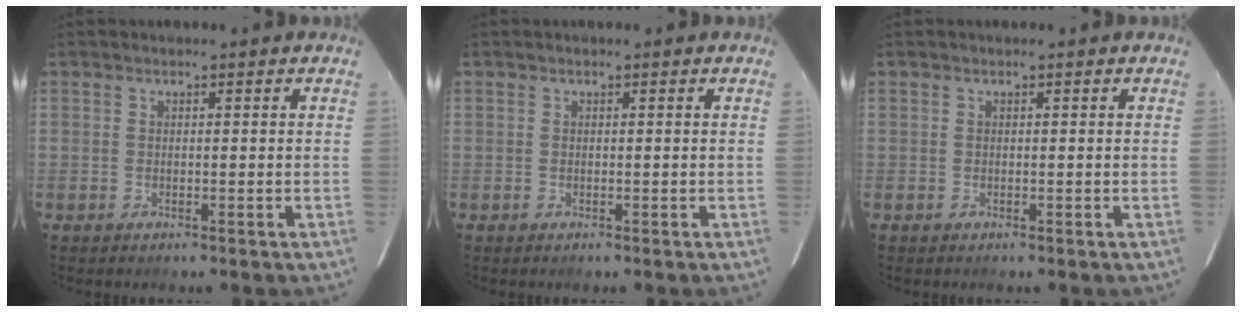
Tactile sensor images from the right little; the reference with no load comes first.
{"total": 0.0}
{"total": 0.0}